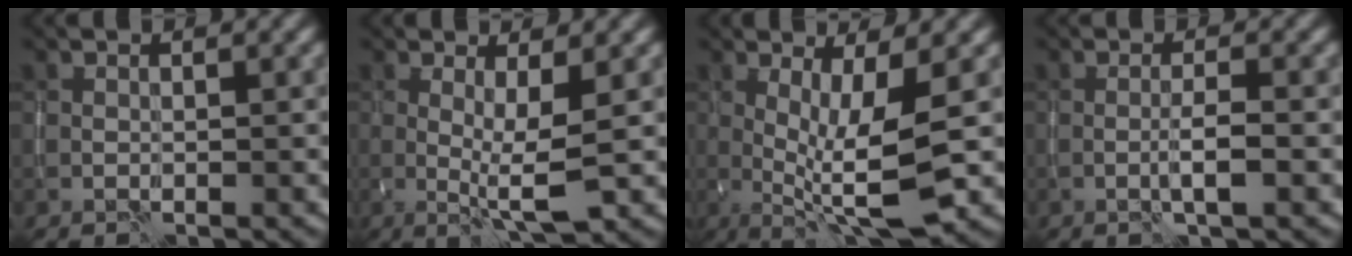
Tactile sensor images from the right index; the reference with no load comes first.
{"total": 3.9, "force": [-0.1, 0.6, 3.8], "torque": [-0.071, -0.012, -0.001]}
{"total": 7.0, "force": [-0.5, 1.8, 6.8], "torque": [-0.123, -0.011, -0.005]}
{"total": 1.9, "force": [-0.6, 0.0, 1.8], "torque": [-0.032, 0.000, -0.012]}